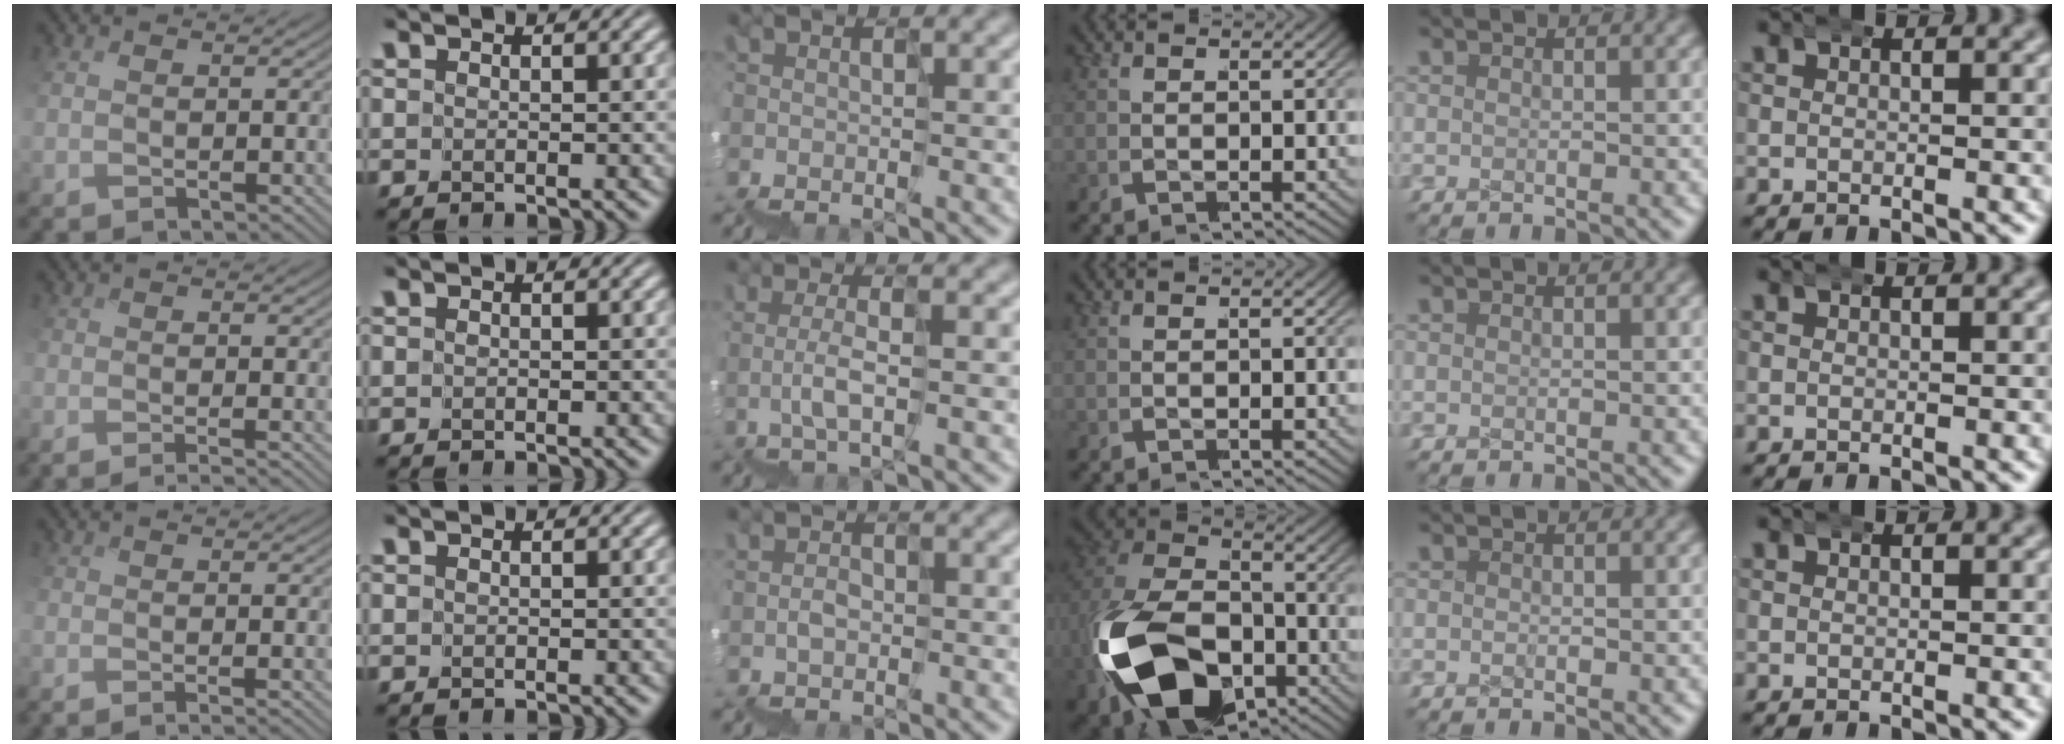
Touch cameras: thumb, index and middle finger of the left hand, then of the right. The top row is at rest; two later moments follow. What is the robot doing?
{"motion": "wrap", "object": "ethernet cable"}